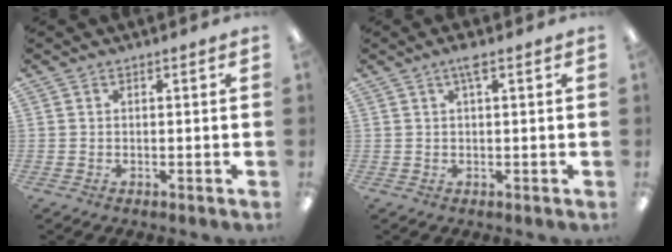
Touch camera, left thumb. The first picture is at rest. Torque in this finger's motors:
{"motor_torque": [0.35, 0.34, -0.47, 0.19, 0.15]}